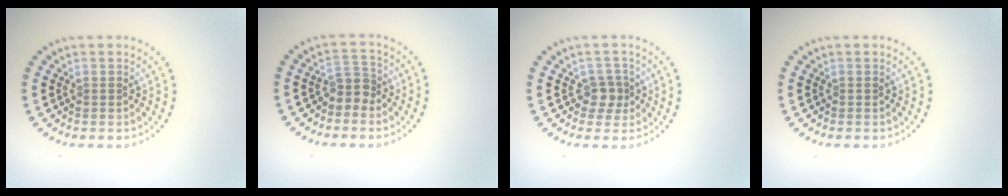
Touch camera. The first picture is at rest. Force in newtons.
{"total": 2.1, "press": 1.6, "slide": 1.4}
{"total": 1.8, "press": 1.5, "slide": 1.0}
{"total": 0.0}